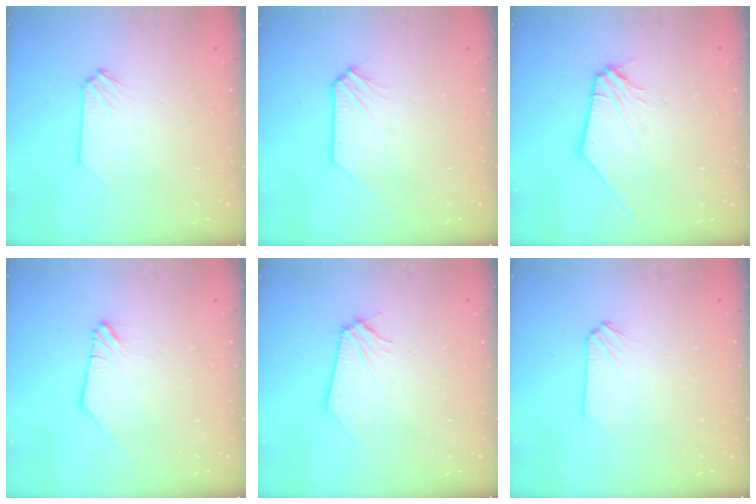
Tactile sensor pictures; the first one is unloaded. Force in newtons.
{"total": 0.0}
{"total": 3.9, "press": 3.8, "slide": 0.8}
{"total": 0.0}
{"total": 0.0}
{"total": 0.0}